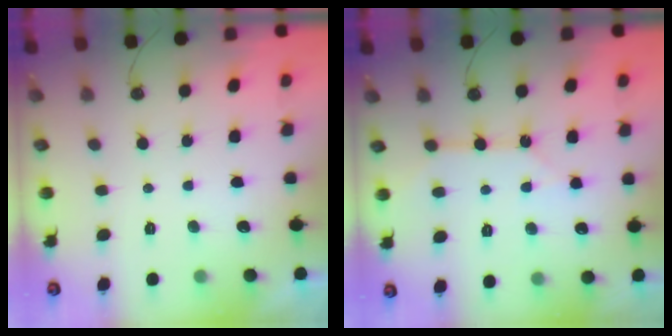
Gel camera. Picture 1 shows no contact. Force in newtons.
{"total": 8.1, "press": 8.1, "slide": 0.8}